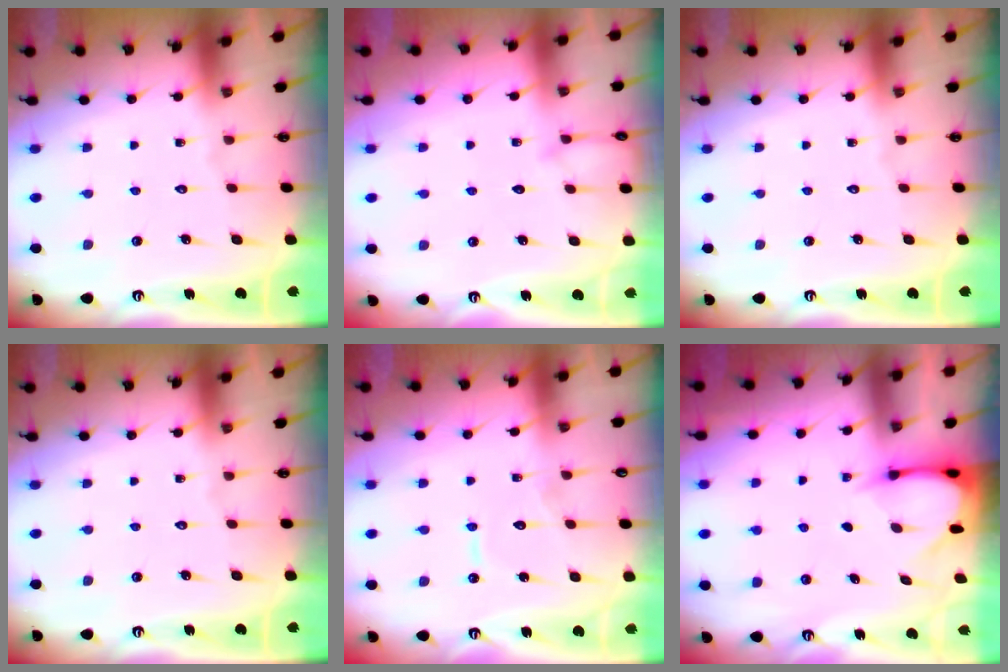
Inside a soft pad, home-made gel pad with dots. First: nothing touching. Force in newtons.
{"total": 4.6, "press": 4.6, "slide": 0.5}
{"total": 0.0}
{"total": 0.0}
{"total": 6.1, "press": 6.1, "slide": 0.5}
{"total": 3.4, "press": 3.4, "slide": 0.3}